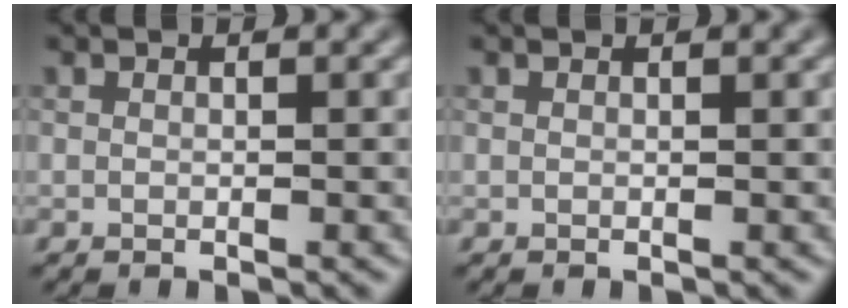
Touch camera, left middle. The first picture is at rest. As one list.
[{"total": 0.8, "force": [0.4, 0.4, 0.5], "torque": [-0.002, 0.003, -0.001]}]